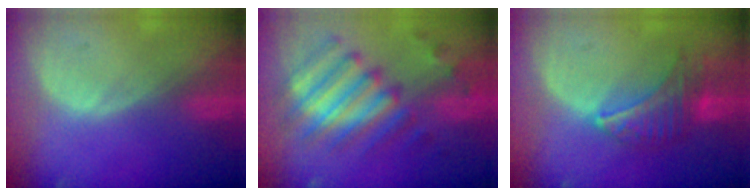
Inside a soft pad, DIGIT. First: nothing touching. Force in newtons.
{"total": 9.9, "press": 9.7, "slide": 2.2}
{"total": 6.8, "press": 6.7, "slide": 1.4}